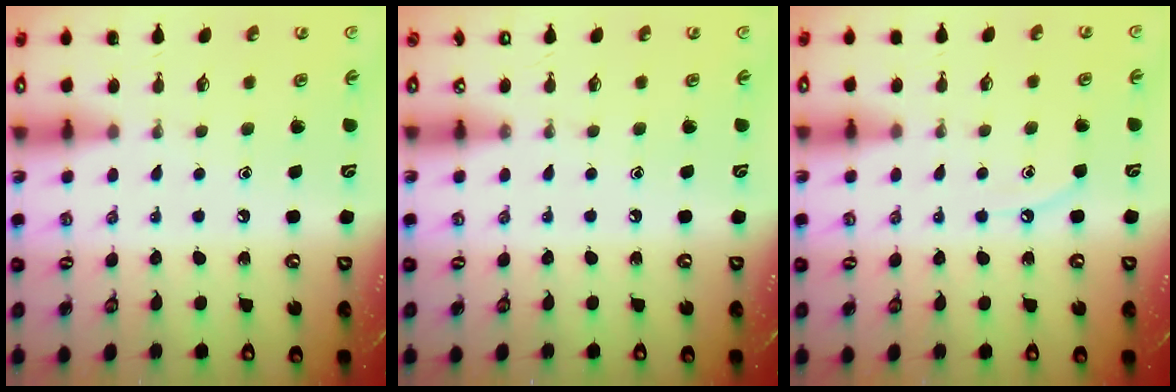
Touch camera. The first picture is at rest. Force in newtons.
{"total": 0.0}
{"total": 4.2, "press": 4.2, "slide": 0.5}